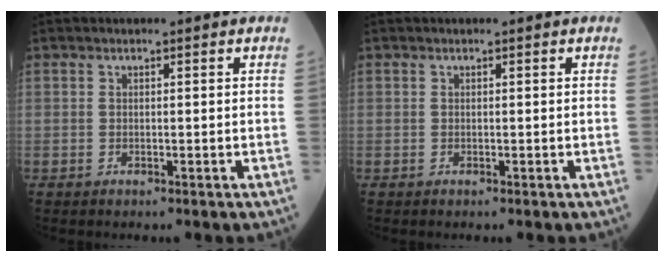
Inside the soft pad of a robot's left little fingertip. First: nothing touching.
{"total": 0.0}